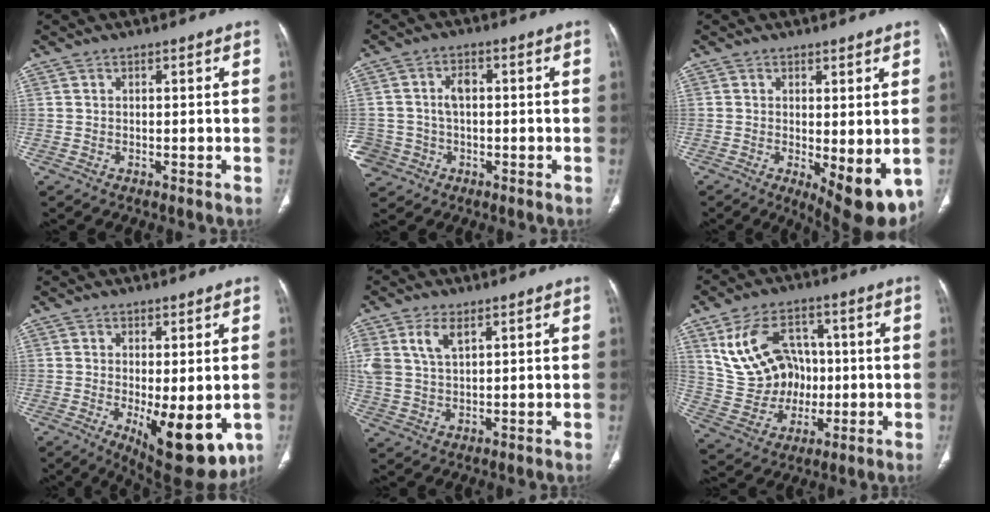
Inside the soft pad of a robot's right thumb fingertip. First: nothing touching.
{"total": 8.2, "force": [-2.0, 7.5, 2.6], "torque": [-0.046, 0.025, -0.025]}
{"total": 10.0, "force": [-2.1, 3.6, 9.0], "torque": [-0.115, -0.024, -0.018]}
{"total": 13.4, "force": [-3.2, 5.2, 11.9], "torque": [-0.152, -0.026, -0.030]}
{"total": 6.8, "force": [3.2, 3.6, 4.8], "torque": [-0.101, -0.003, 0.069]}
{"total": 14.8, "force": [2.7, 11.8, 8.5], "torque": [-0.116, 0.011, 0.066]}